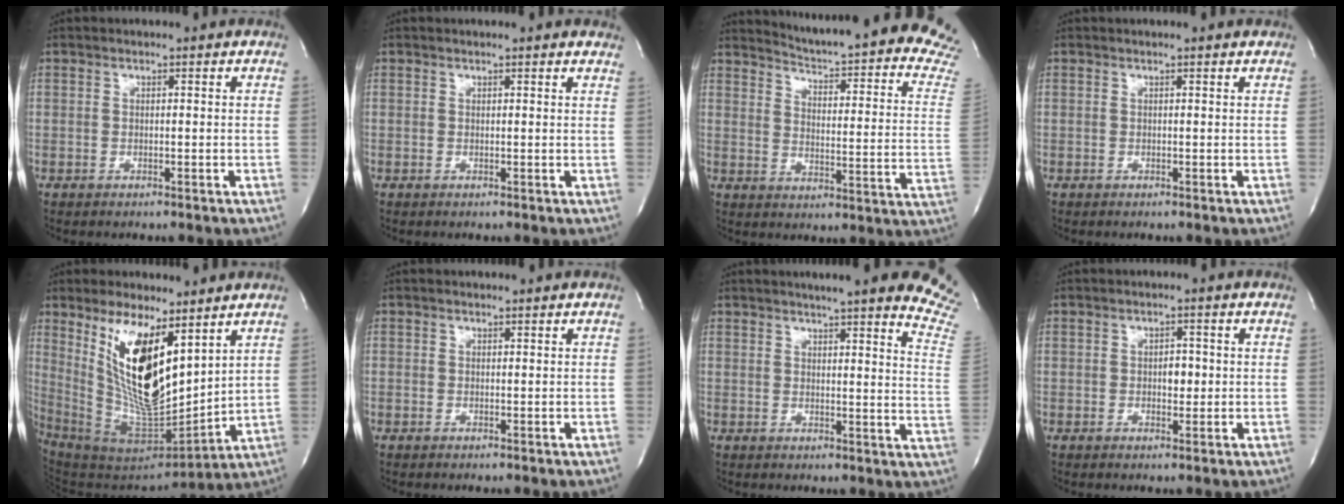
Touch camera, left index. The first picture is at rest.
{"total": 3.6, "force": [3.3, 0.8, 1.2], "torque": [-0.010, -0.001, 0.020]}
{"total": 24.5, "force": [22.7, 0.8, 9.0], "torque": [-0.124, -0.139, 0.252]}
{"total": 1.2, "force": [1.1, 0.2, 0.3], "torque": [-0.012, 0.000, 0.004]}
{"total": 16.7, "force": [7.8, 5.0, 13.9], "torque": [-0.265, -0.017, 0.153]}
{"total": 0.0}
{"total": 19.9, "force": [17.8, 0.6, 8.9], "torque": [-0.107, -0.086, 0.185]}
{"total": 2.4, "force": [-0.3, 1.4, 1.9], "torque": [-0.028, -0.002, -0.004]}